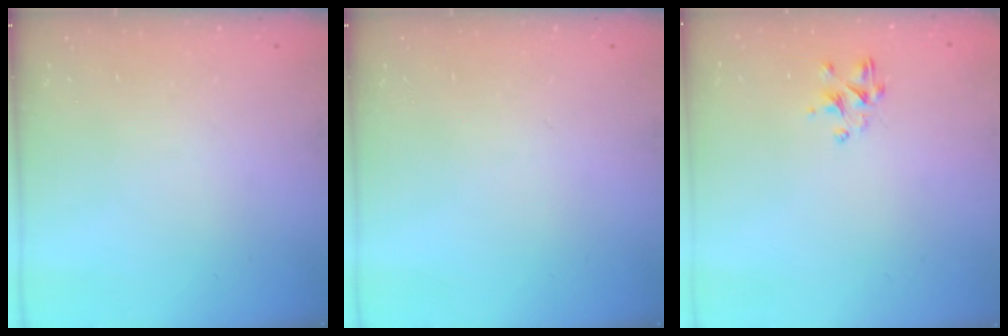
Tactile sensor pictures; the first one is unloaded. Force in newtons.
{"total": 0.0}
{"total": 2.3, "press": 2.1, "slide": 1.0}